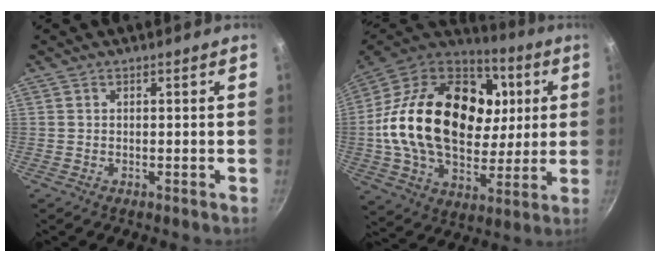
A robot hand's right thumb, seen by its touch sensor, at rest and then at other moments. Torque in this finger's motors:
{"motor_torque": [-1.23, 3.17, 1.59, -1.18, 0.84]}